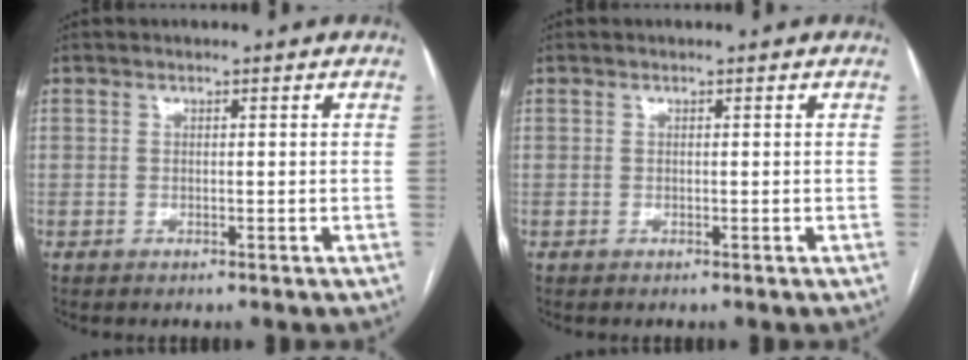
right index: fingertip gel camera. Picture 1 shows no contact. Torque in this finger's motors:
{"motor_torque": [0.00, 0.00, 0.00, 0.00]}